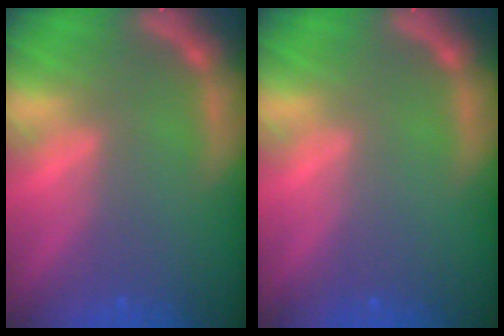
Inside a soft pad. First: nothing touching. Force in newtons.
{"total": 0.0}